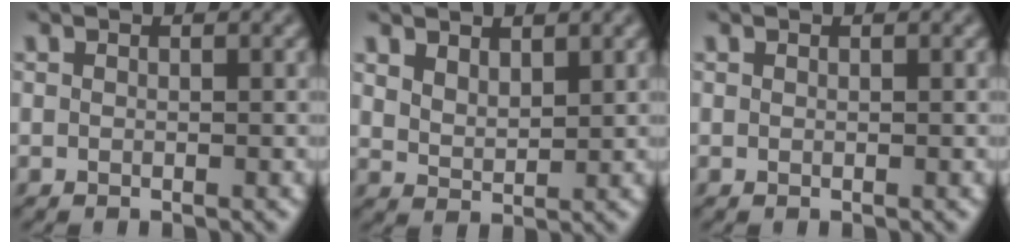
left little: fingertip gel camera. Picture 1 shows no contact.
{"total": 2.2, "force": [1.6, 1.1, 1.2], "torque": [-0.031, -0.004, 0.035]}
{"total": 0.0}